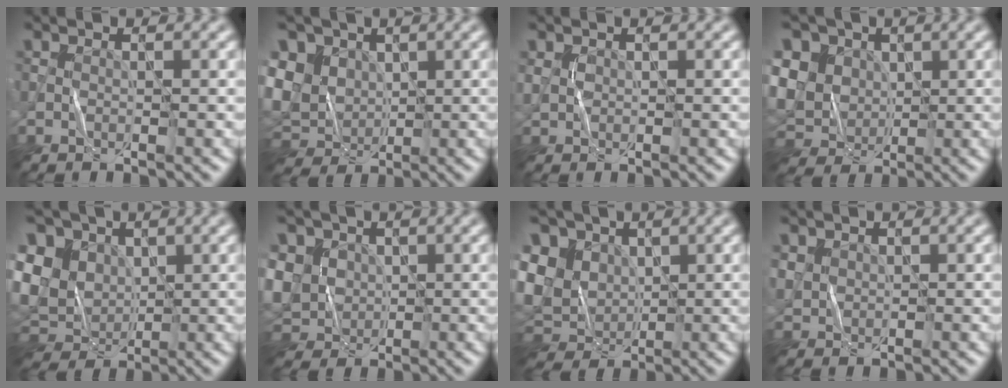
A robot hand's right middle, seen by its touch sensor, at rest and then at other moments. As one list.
[{"total": 8.5, "force": [1.9, 6.8, 4.7], "torque": [-0.116, 0.016, 0.024]}, {"total": 0.9, "force": [0.3, 0.8, 0.4], "torque": [-0.012, 0.001, 0.010]}, {"total": 10.9, "force": [2.9, 9.0, 5.5], "torque": [-0.137, 0.026, 0.025]}, {"total": 11.2, "force": [2.4, 9.0, 6.2], "torque": [-0.146, 0.022, 0.027]}, {"total": 8.0, "force": [1.5, 6.7, 4.0], "torque": [-0.106, 0.020, 0.006]}, {"total": 9.6, "force": [2.0, 7.7, 5.5], "torque": [-0.130, 0.013, 0.023]}, {"total": 1.6, "force": [0.7, 1.4, 0.4], "torque": [-0.014, 0.000, 0.018]}]